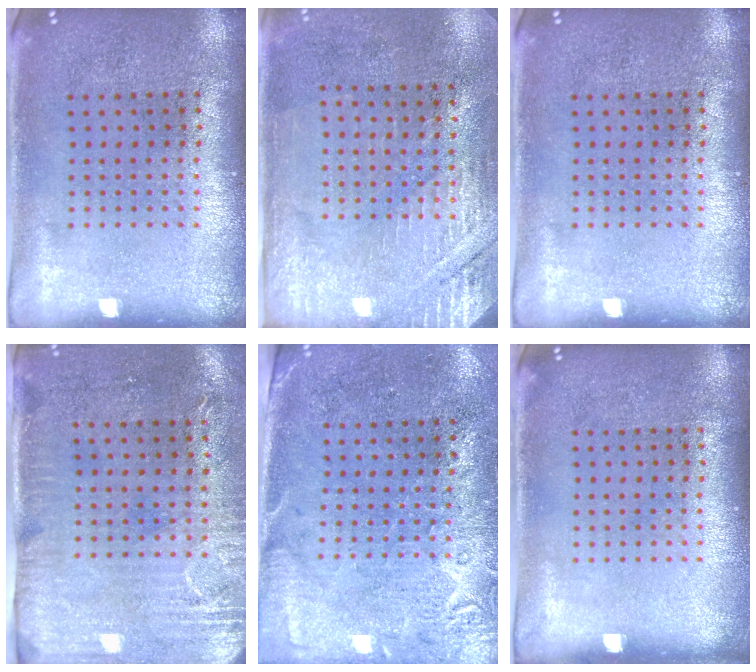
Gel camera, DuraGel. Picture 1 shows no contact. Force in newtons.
{"total": 2.8, "press": 2.6, "slide": 0.9}
{"total": 0.0}
{"total": 2.9, "press": 2.4, "slide": 1.6}
{"total": 2.8, "press": 2.4, "slide": 1.4}
{"total": 0.0}